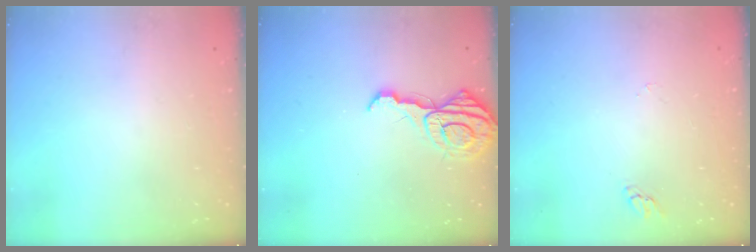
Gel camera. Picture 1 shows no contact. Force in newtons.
{"total": 11.3, "press": 11.2, "slide": 1.3}
{"total": 2.2, "press": 2.2, "slide": 0.2}